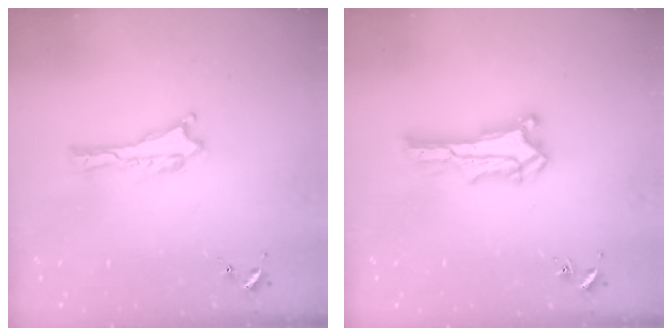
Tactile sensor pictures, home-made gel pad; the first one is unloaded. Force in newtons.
{"total": 1.5, "press": 1.5, "slide": 0.2}